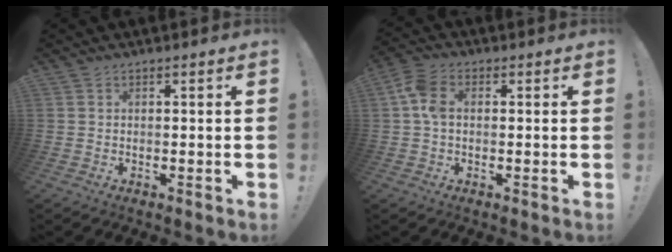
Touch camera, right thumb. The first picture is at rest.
{"total": 7.4, "force": [0.8, 4.8, 5.5], "torque": [-0.110, 0.013, 0.019]}